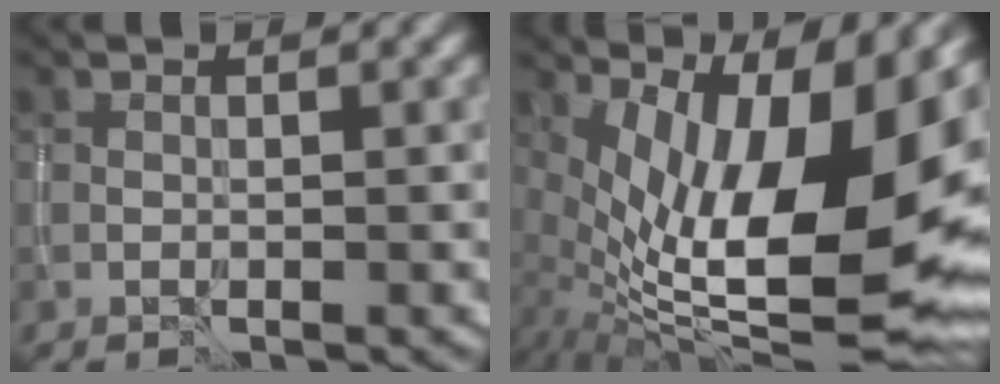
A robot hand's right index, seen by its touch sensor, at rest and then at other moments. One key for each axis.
{"total": 15.8, "fx": 2.1, "fy": 6.4, "fz": 14.3, "tx": -0.224, "ty": 0.008, "tz": 0.041}